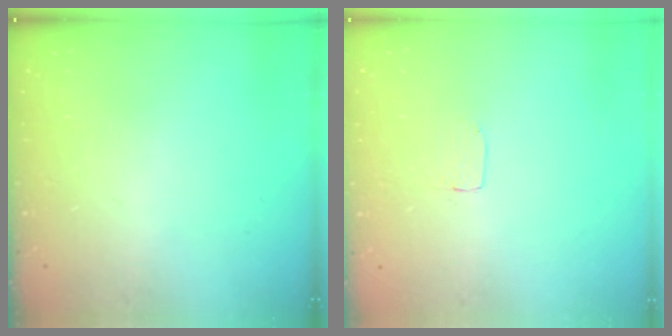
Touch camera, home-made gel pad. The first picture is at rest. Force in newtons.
{"total": 2.0, "press": 2.0, "slide": 0.0}